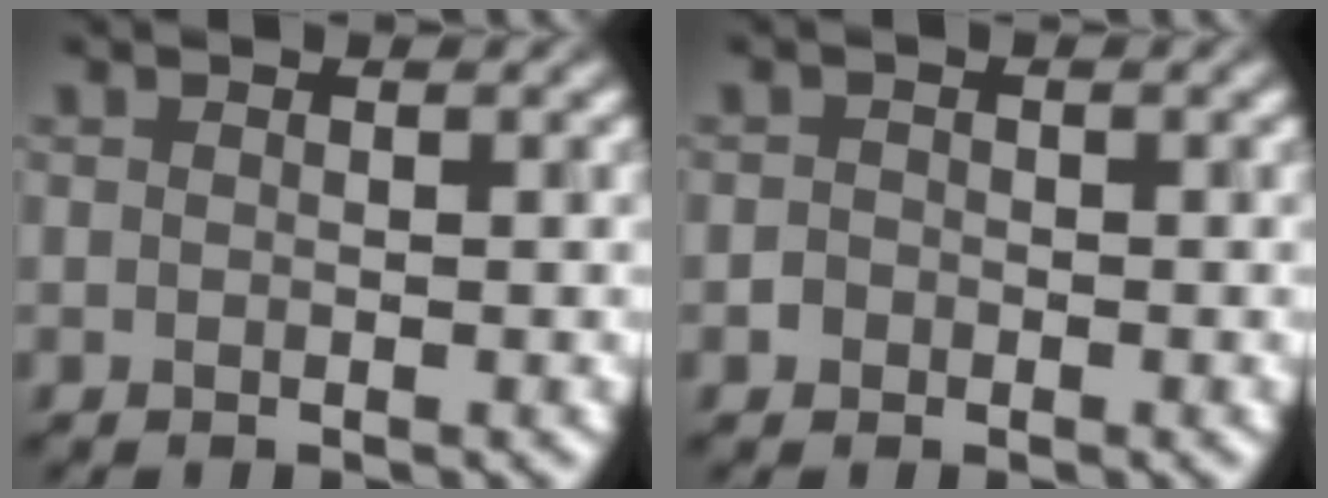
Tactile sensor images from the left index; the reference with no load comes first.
{"total": 1.0, "force": [-0.4, 0.9, 0.2], "torque": [0.007, 0.001, -0.012]}